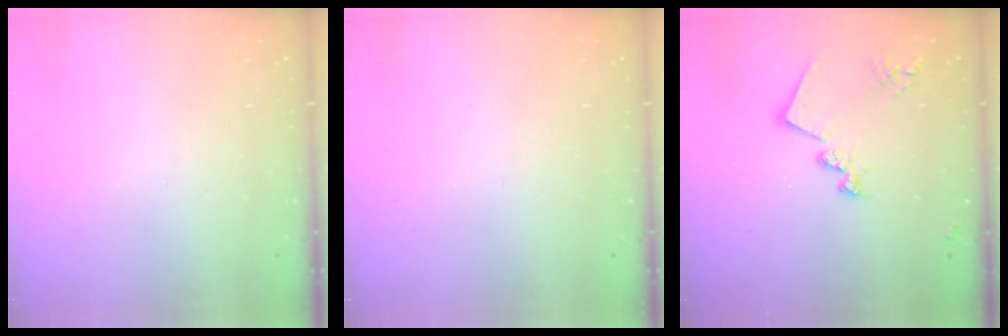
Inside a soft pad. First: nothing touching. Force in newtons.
{"total": 0.0}
{"total": 14.3, "press": 14.3, "slide": 1.1}